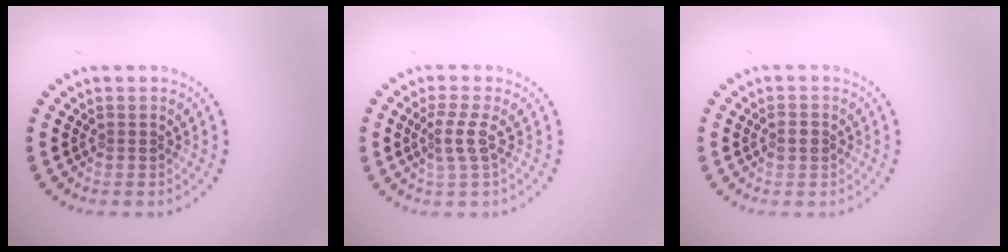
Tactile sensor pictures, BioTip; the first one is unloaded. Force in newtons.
{"total": 2.1, "press": 1.5, "slide": 1.5}
{"total": 1.1, "press": 1.1, "slide": 0.1}